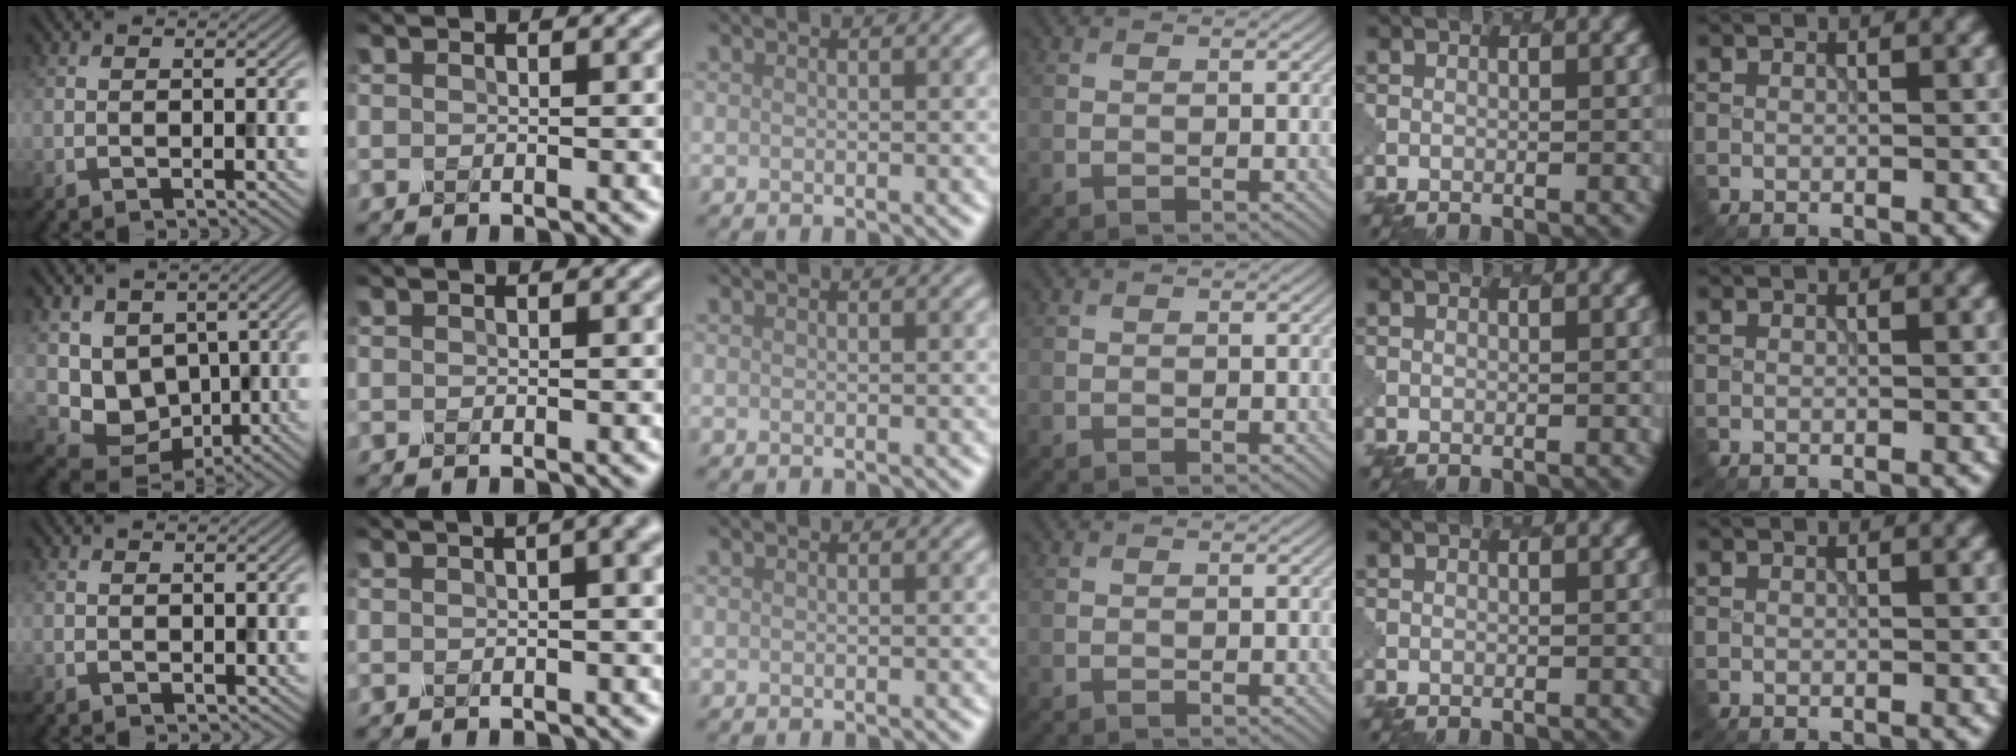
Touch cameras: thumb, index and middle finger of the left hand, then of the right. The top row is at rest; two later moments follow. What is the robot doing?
{"motion": "dispense", "object": "syringe"}